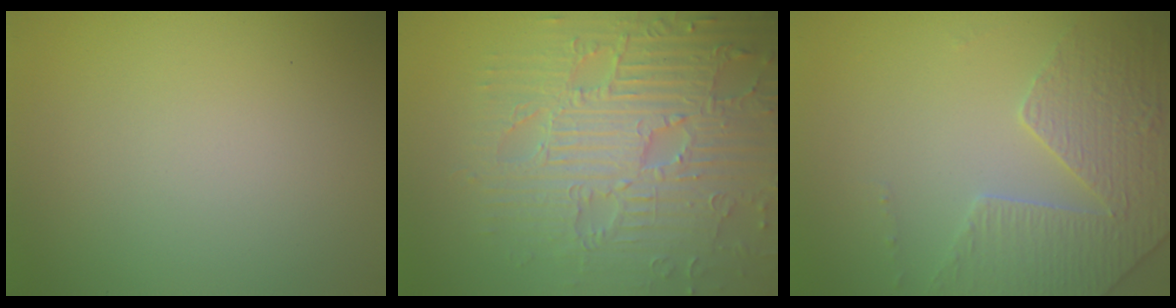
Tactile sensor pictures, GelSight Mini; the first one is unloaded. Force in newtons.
{"total": 9.4, "press": 6.8, "slide": 6.4}
{"total": 4.0, "press": 3.9, "slide": 1.0}